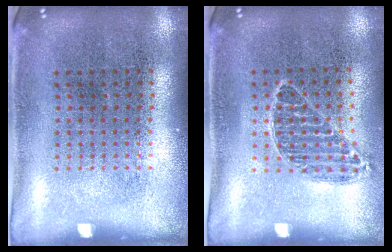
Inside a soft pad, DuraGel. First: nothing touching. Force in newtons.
{"total": 0.8, "press": 0.7, "slide": 0.3}